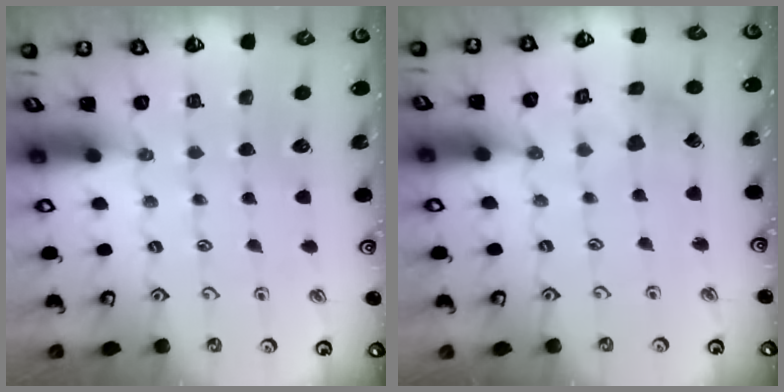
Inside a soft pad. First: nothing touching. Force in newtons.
{"total": 4.6, "press": 4.6, "slide": 0.5}